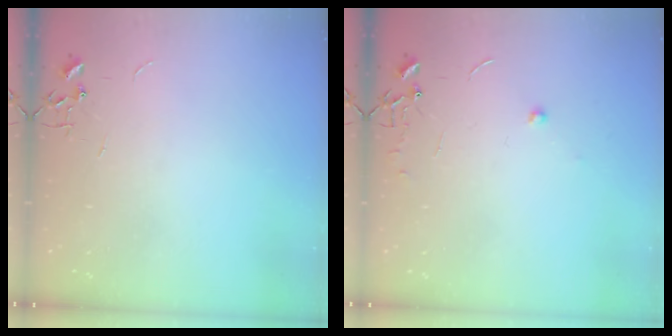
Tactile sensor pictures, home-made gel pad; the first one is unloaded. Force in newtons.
{"total": 5.5, "press": 5.5, "slide": 0.5}